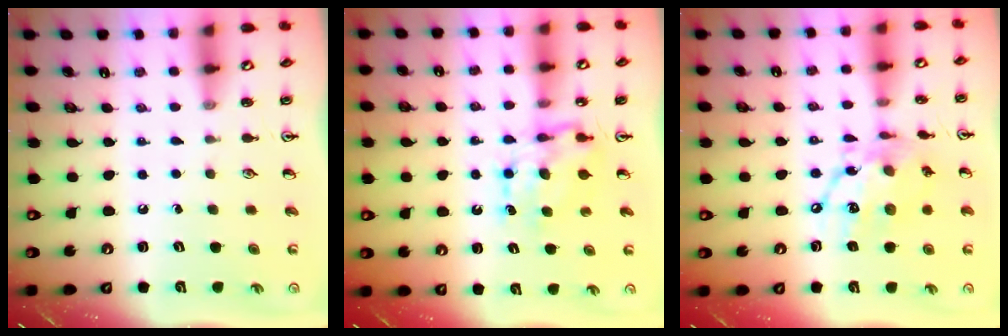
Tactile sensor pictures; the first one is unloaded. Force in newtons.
{"total": 6.8, "press": 6.8, "slide": 0.5}
{"total": 14.9, "press": 14.8, "slide": 1.0}